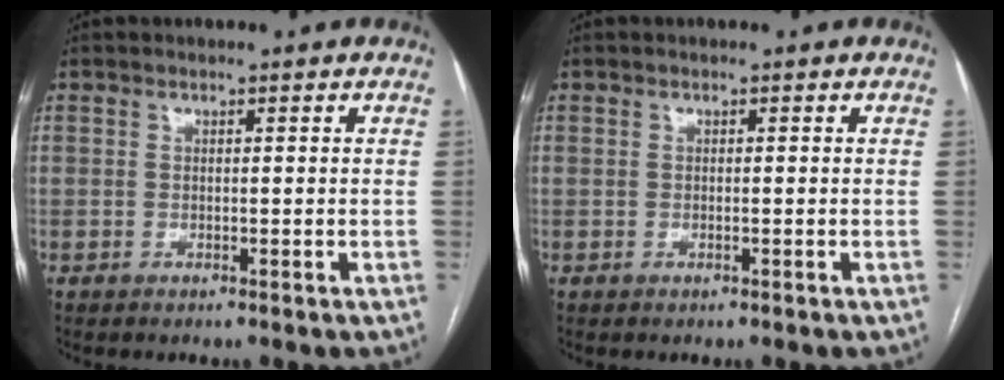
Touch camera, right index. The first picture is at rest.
{"total": 0.0}